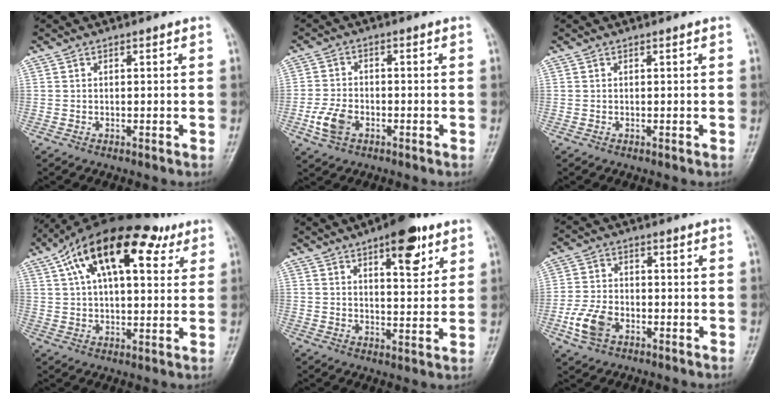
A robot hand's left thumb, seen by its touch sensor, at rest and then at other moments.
{"total": 5.9, "force": [-2.4, 3.8, 3.7], "torque": [-0.075, 0.007, -0.048]}
{"total": 0.0}
{"total": 21.2, "force": [9.9, 10.0, 15.8], "torque": [-0.241, 0.014, 0.161]}
{"total": 10.7, "force": [6.0, 4.1, 7.9], "torque": [-0.085, -0.027, 0.083]}
{"total": 7.4, "force": [-3.1, 4.8, 4.6], "torque": [-0.092, 0.012, -0.062]}